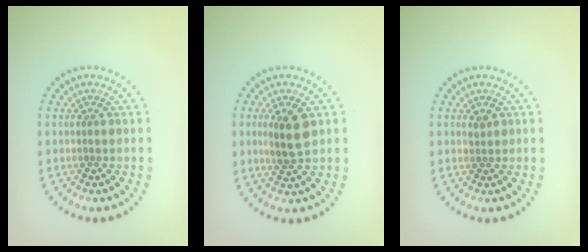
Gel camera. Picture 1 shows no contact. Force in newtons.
{"total": 3.1, "press": 2.9, "slide": 0.9}
{"total": 0.8, "press": 0.8, "slide": 0.2}